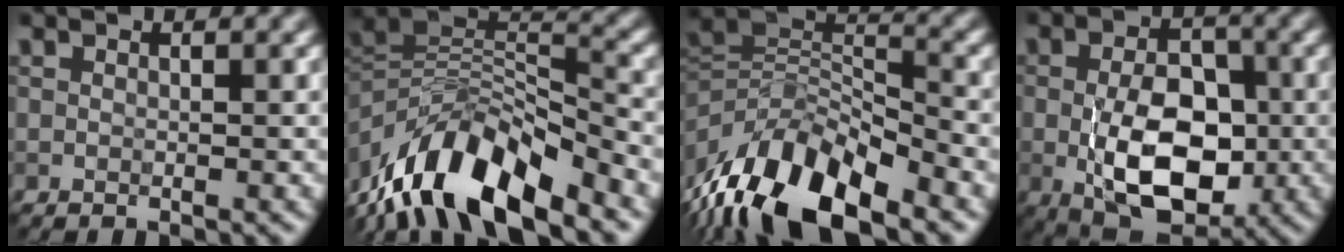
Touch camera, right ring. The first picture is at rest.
{"total": 11.7, "force": [-6.6, 4.3, 8.6], "torque": [-0.154, 0.012, -0.120]}
{"total": 12.6, "force": [-6.7, 5.7, 9.0], "torque": [-0.161, 0.002, -0.130]}
{"total": 9.0, "force": [-1.4, 5.1, 7.2], "torque": [-0.132, -0.008, -0.022]}